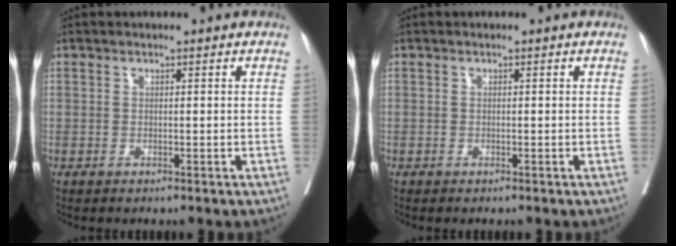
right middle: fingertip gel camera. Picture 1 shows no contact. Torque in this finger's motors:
{"motor_torque": [0.60, -0.88, 0.05, 0.03]}